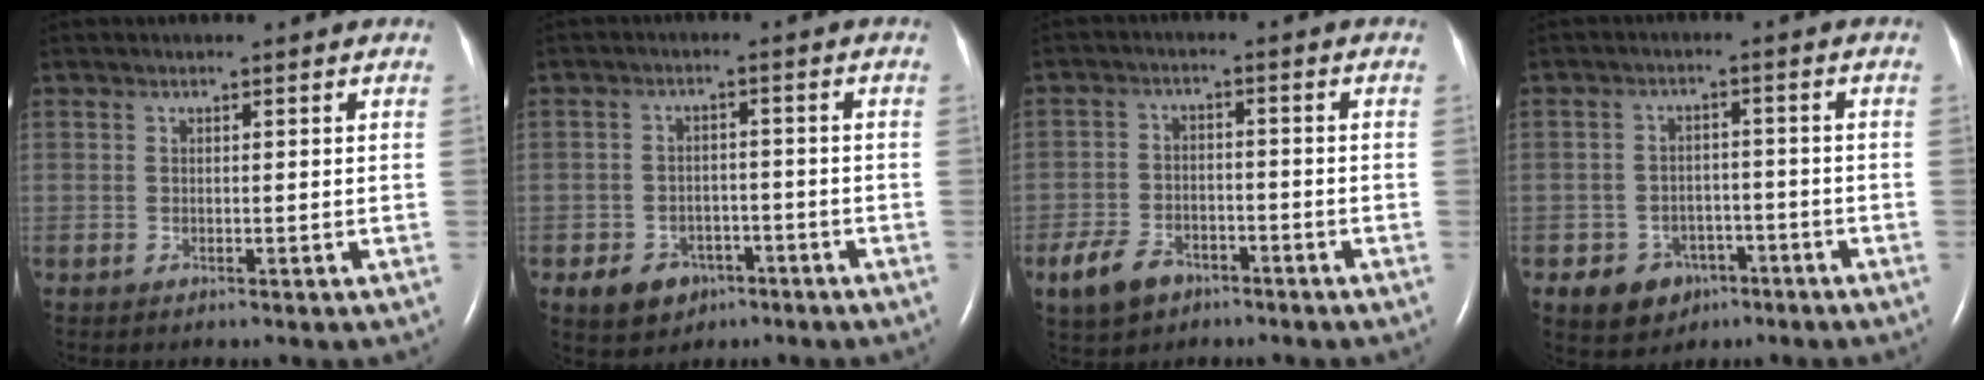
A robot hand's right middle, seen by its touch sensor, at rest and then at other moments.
{"total": 5.6, "force": [-2.9, 4.4, 1.8], "torque": [-0.027, 0.008, -0.036]}
{"total": 6.4, "force": [-3.9, 4.0, 3.0], "torque": [-0.067, -0.001, -0.065]}
{"total": 5.9, "force": [-3.1, 4.9, 1.4], "torque": [-0.021, 0.009, -0.038]}